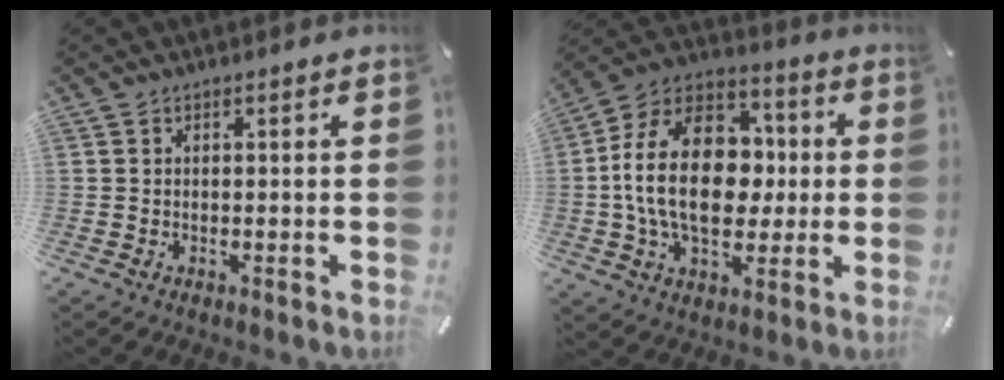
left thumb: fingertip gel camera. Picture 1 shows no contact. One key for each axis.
{"total": 22.2, "fx": -0.4, "fy": 15.7, "fz": 15.6, "tx": -0.301, "ty": 0.014, "tz": -0.006}